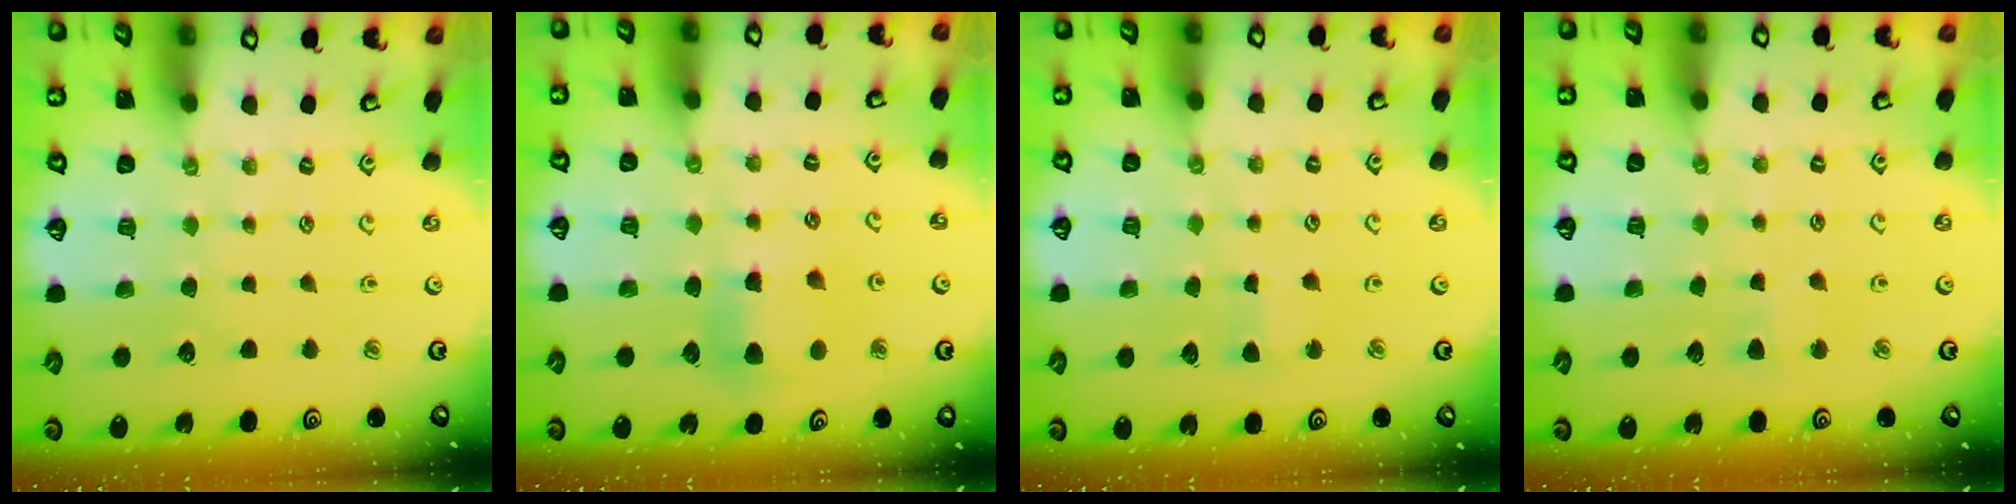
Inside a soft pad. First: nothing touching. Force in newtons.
{"total": 5.4, "press": 5.3, "slide": 0.5}
{"total": 2.6, "press": 2.6, "slide": 0.3}
{"total": 2.5, "press": 2.5, "slide": 0.5}